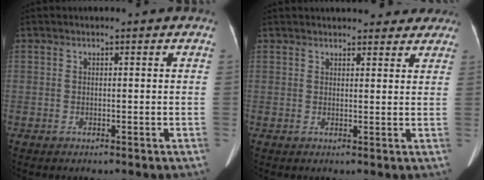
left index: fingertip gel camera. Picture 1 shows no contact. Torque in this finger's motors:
{"motor_torque": [0.24, -0.54, 0.00, 0.01]}